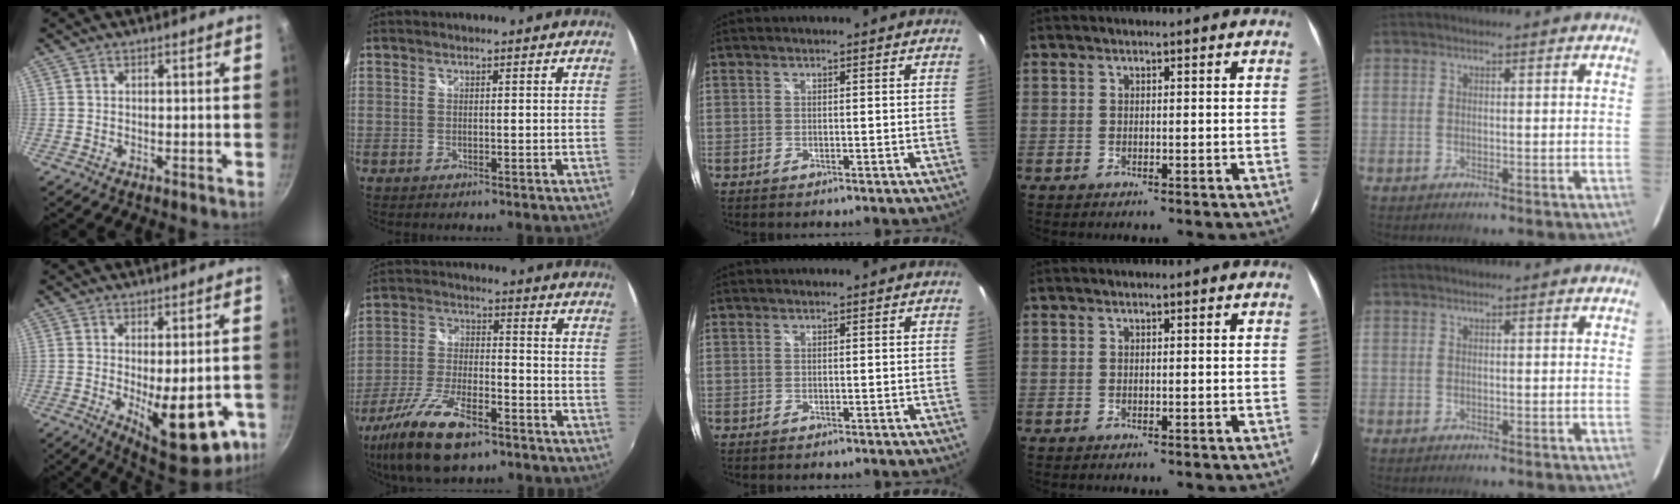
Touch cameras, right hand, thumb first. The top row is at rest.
{"thumb": {"total": 17.0, "force": [-5.0, 6.9, 14.7], "torque": [-0.166, -0.015, -0.049]}, "index": {"total": 16.1, "force": [-10.4, 6.0, 10.6], "torque": [-0.229, -0.033, -0.194]}}